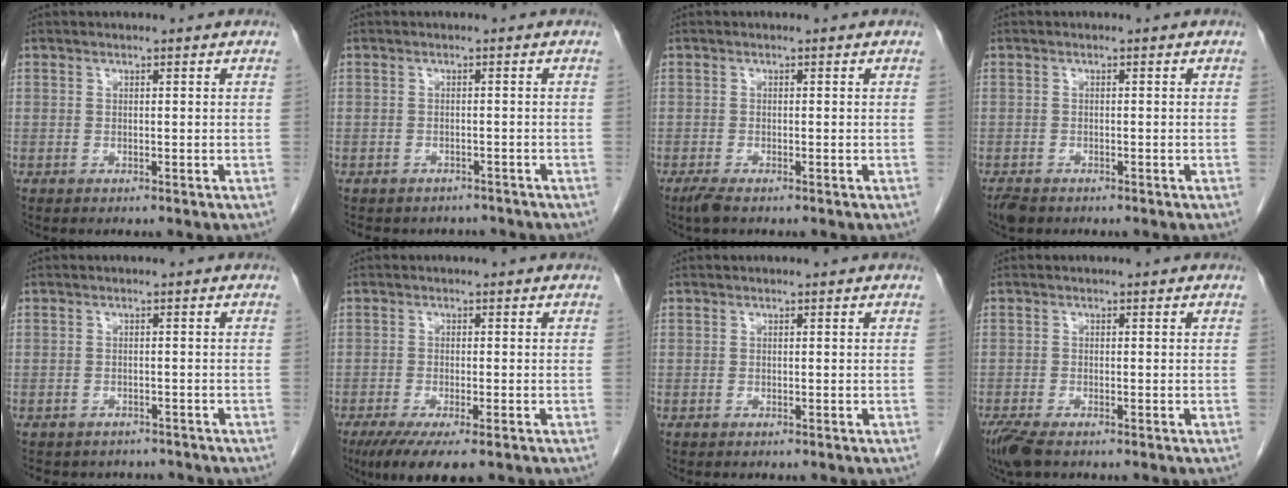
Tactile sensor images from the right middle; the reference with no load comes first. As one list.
[{"total": 5.6, "force": [-4.9, 2.6, 0.5], "torque": [-0.006, 0.007, -0.055]}, {"total": 1.7, "force": [-1.3, 0.3, 1.1], "torque": [-0.032, -0.007, -0.025]}, {"total": 2.2, "force": [-1.8, 1.0, 1.0], "torque": [-0.024, -0.004, -0.028]}, {"total": 6.4, "force": [-5.7, 2.8, 0.8], "torque": [-0.010, 0.005, -0.065]}, {"total": 7.3, "force": [-4.9, 1.3, 5.3], "torque": [-0.081, -0.018, -0.076]}, {"total": 0.0}, {"total": 3.9, "force": [-2.8, 1.0, 2.5], "torque": [-0.056, -0.012, -0.051]}]